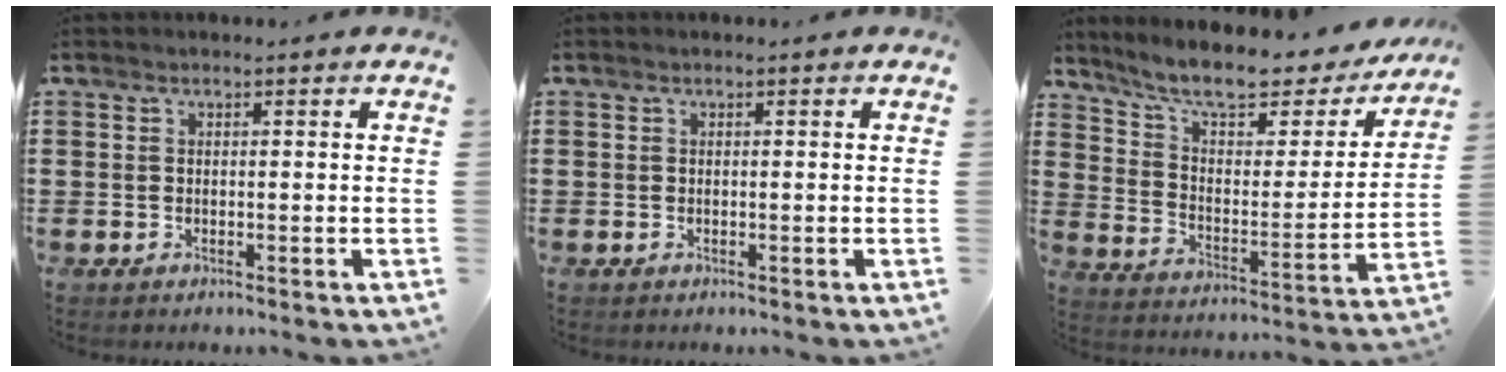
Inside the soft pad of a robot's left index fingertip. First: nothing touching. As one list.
[{"total": 0.0}, {"total": 9.0, "force": [7.5, 1.7, 4.6], "torque": [-0.112, -0.043, 0.127]}]